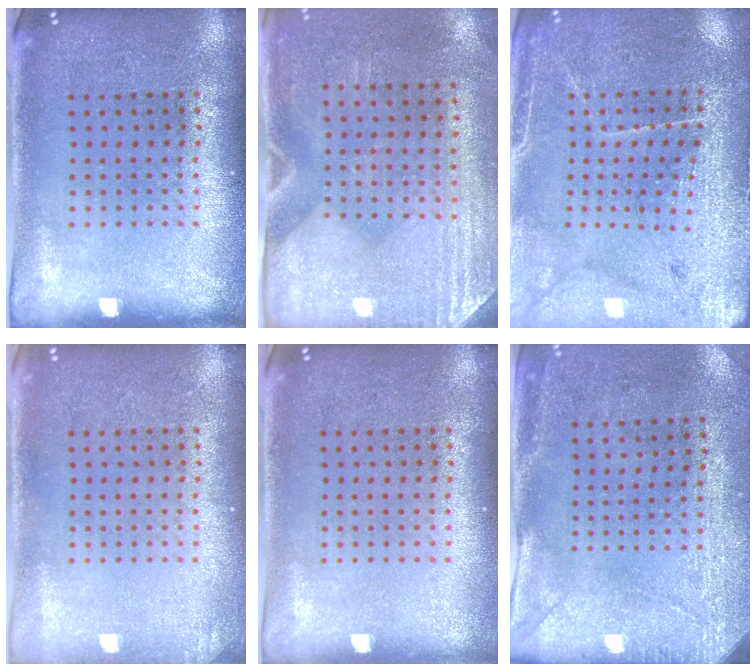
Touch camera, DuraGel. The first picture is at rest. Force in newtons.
{"total": 2.9, "press": 2.5, "slide": 1.4}
{"total": 3.0, "press": 2.9, "slide": 0.4}
{"total": 0.7, "press": 0.7, "slide": 0.1}
{"total": 0.0}
{"total": 3.0, "press": 2.3, "slide": 1.8}